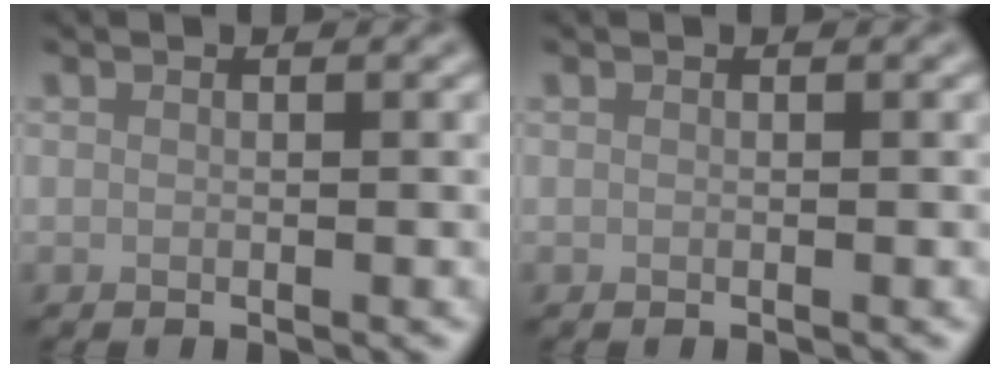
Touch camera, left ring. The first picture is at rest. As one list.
[{"total": 0.0}]